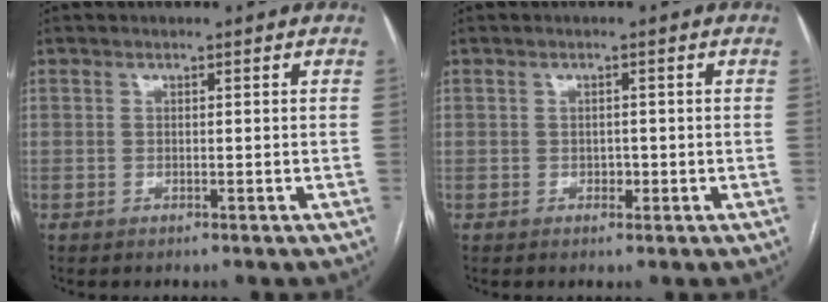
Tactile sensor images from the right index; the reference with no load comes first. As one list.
[{"total": 1.2, "force": [-0.3, 0.9, 0.7], "torque": [-0.011, 0.001, -0.002]}]